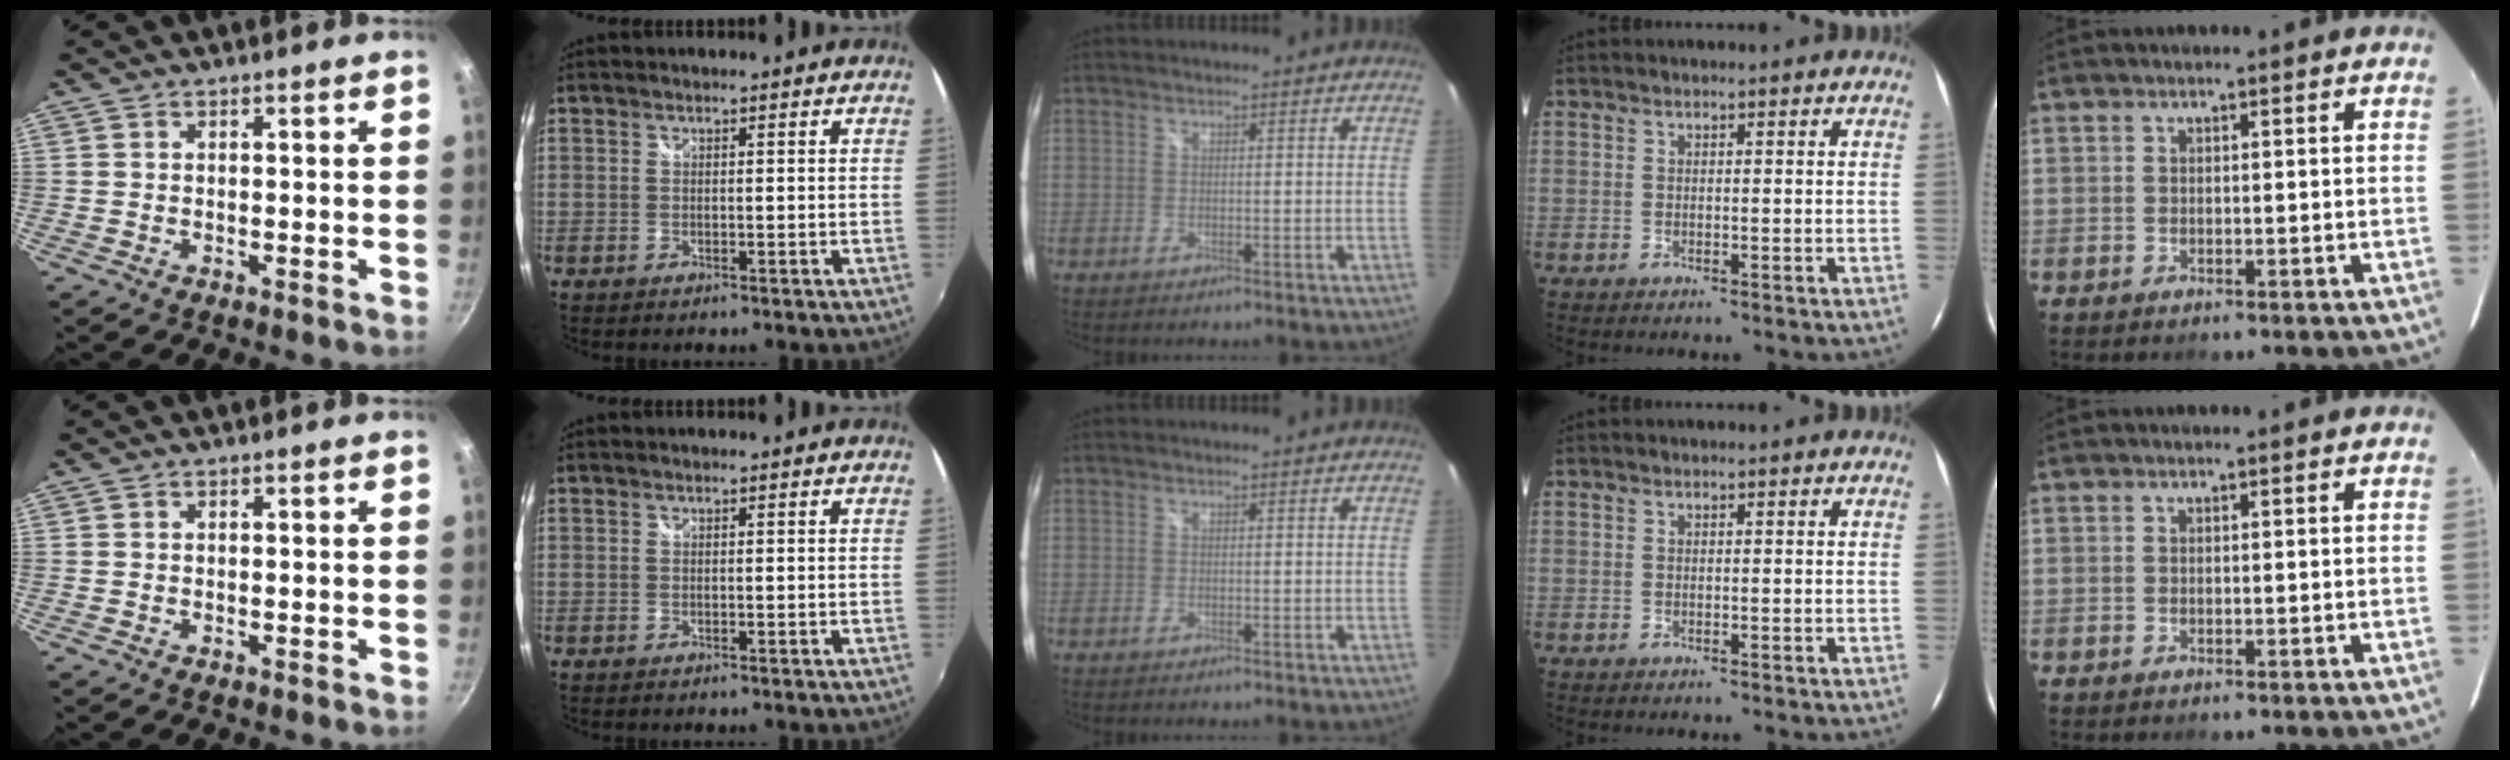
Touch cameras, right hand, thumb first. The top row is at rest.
{}